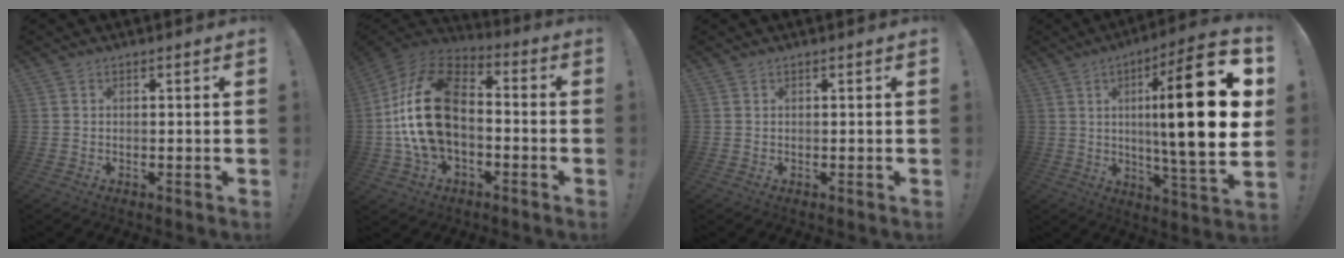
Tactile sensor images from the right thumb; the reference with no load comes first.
{"total": 22.9, "force": [-0.9, 14.5, 17.6], "torque": [-0.344, 0.029, -0.005]}
{"total": 0.0}
{"total": 24.7, "force": [3.9, 3.6, 24.1], "torque": [-0.385, -0.018, 0.045]}